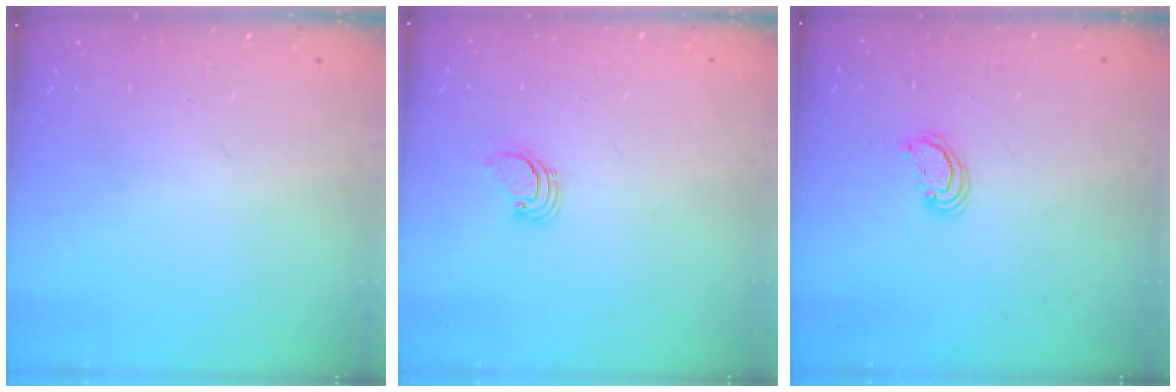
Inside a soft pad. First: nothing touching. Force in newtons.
{"total": 1.9, "press": 1.9, "slide": 0.1}
{"total": 2.6, "press": 2.5, "slide": 0.3}